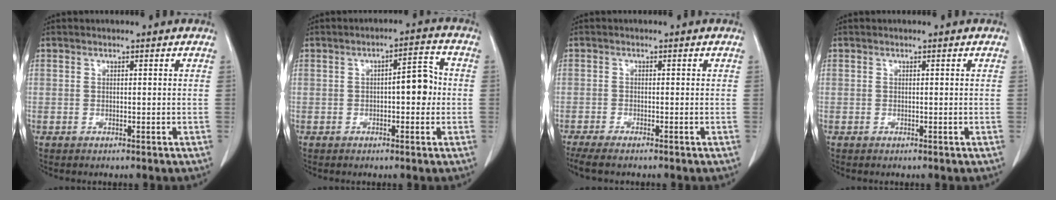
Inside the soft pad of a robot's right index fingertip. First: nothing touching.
{"total": 5.2, "force": [-0.4, 1.7, 4.9], "torque": [-0.063, 0.018, -0.008]}
{"total": 5.1, "force": [-4.3, 0.6, 2.8], "torque": [-0.041, -0.011, -0.068]}
{"total": 0.0}